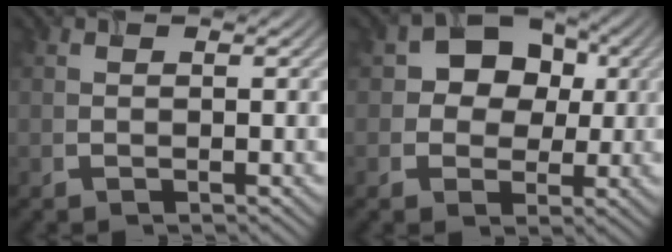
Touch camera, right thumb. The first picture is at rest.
{"total": 7.9, "force": [1.7, 6.6, 4.0], "torque": [-0.074, 0.020, 0.005]}